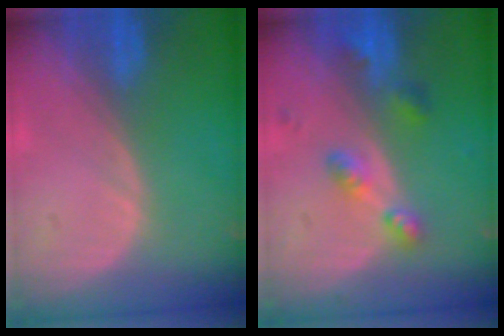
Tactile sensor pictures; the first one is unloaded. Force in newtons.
{"total": 5.3, "press": 4.8, "slide": 2.2}